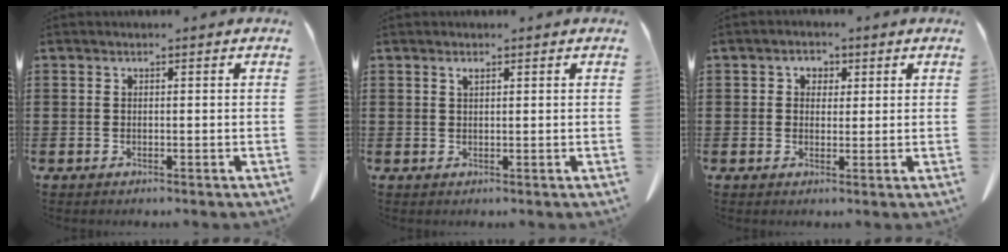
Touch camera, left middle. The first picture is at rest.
{"total": 1.0, "force": [0.7, 0.2, 0.7], "torque": [-0.017, 0.000, 0.013]}
{"total": 2.0, "force": [0.6, 1.8, 0.7], "torque": [-0.021, 0.010, 0.008]}